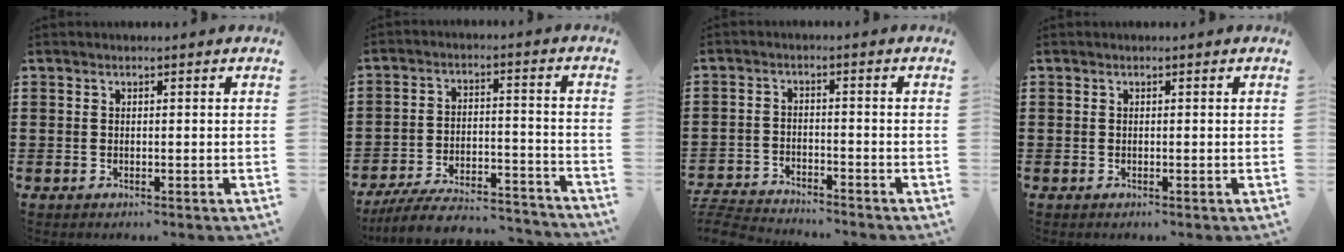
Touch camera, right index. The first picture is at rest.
{"total": 7.9, "force": [-7.3, 1.0, 2.7], "torque": [-0.054, 0.008, -0.143]}
{"total": 4.2, "force": [-4.1, 0.2, 0.0], "torque": [-0.019, -0.006, -0.092]}
{"total": 0.0}